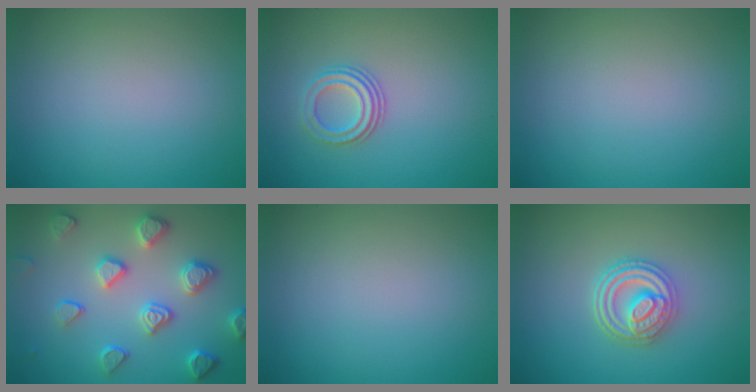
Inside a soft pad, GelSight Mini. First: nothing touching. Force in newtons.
{"total": 2.8, "press": 2.2, "slide": 1.7}
{"total": 0.0}
{"total": 4.6, "press": 4.1, "slide": 2.0}
{"total": 0.0}
{"total": 4.7, "press": 3.7, "slide": 2.9}